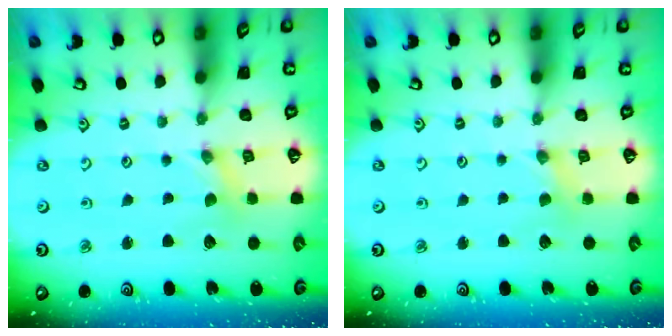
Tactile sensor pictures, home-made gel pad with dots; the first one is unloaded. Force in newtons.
{"total": 2.8, "press": 2.8, "slide": 0.3}